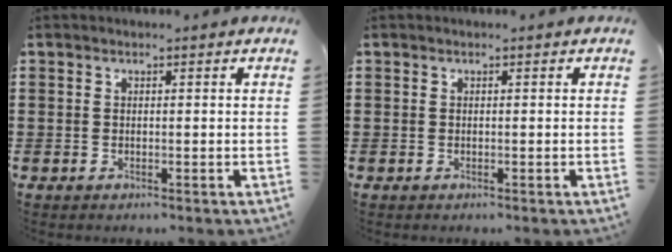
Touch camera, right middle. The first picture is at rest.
{"total": 0.0}